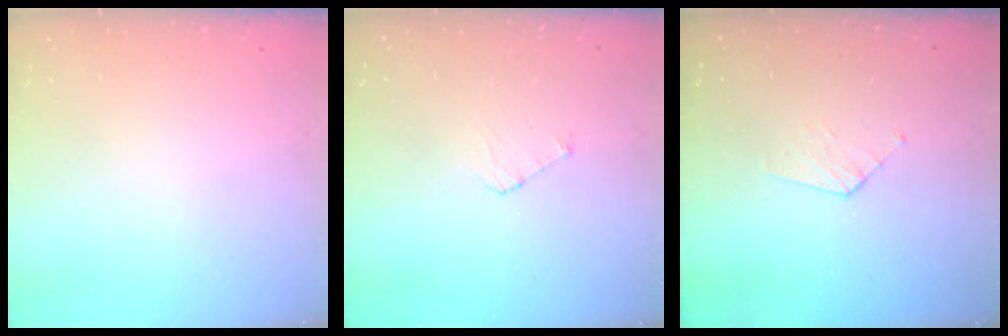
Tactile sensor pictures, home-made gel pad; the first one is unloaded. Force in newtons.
{"total": 3.8, "press": 3.8, "slide": 0.3}
{"total": 3.3, "press": 3.3, "slide": 0.2}